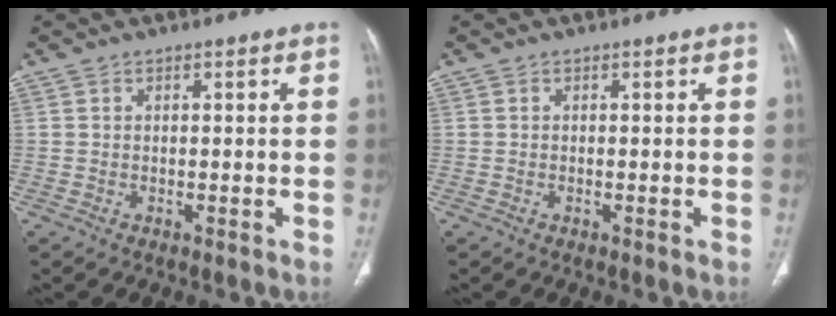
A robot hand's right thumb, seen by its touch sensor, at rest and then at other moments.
{"total": 0.0}